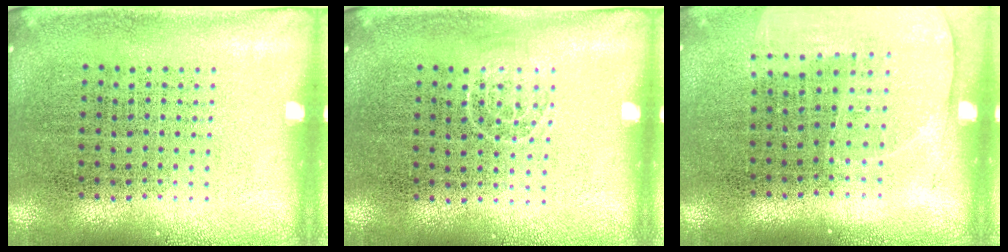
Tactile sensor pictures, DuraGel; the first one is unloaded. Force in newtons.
{"total": 0.7, "press": 0.4, "slide": 0.5}
{"total": 1.4, "press": 1.3, "slide": 0.5}